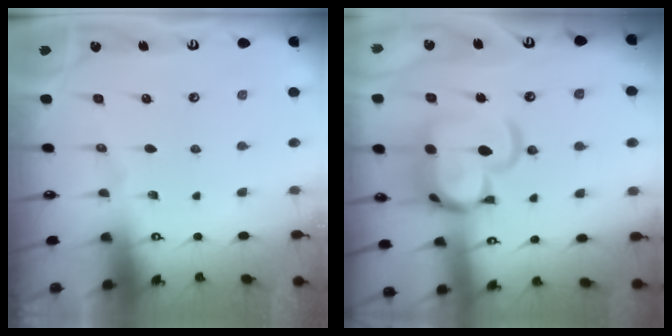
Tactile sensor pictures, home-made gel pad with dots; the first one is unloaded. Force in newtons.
{"total": 12.6, "press": 12.5, "slide": 1.7}